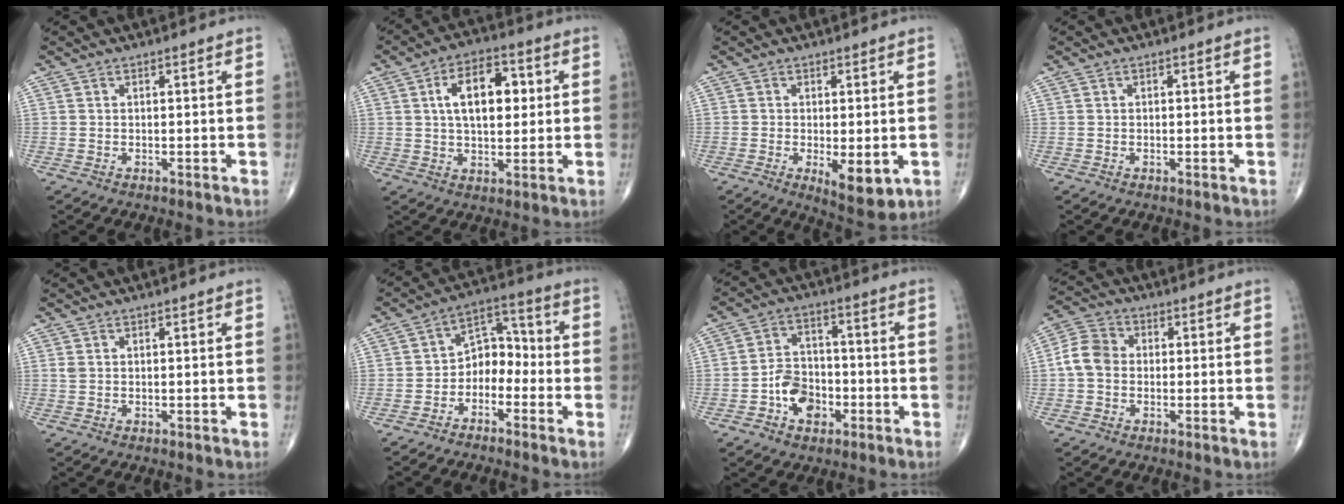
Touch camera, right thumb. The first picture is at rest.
{"total": 11.7, "force": [2.4, 6.5, 9.4], "torque": [-0.129, 0.007, 0.036]}
{"total": 7.2, "force": [-1.9, 2.8, 6.4], "torque": [-0.085, -0.018, -0.023]}
{"total": 0.0}
{"total": 0.7, "force": [0.2, 0.4, 0.4], "torque": [-0.011, 0.007, 0.007]}
{"total": 7.6, "force": [-2.8, 5.4, 4.5], "torque": [-0.041, 0.050, -0.061]}
{"total": 8.6, "force": [-3.2, 6.2, 5.0], "torque": [-0.052, 0.030, -0.060]}
{"total": 6.3, "force": [-0.4, 5.2, 3.6], "torque": [-0.061, 0.020, -0.019]}